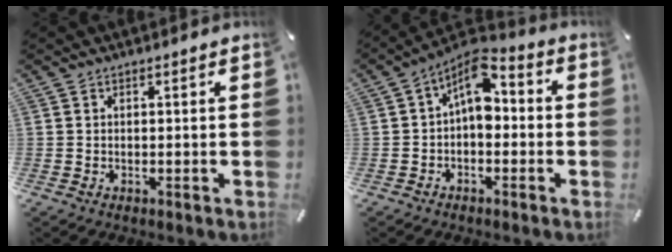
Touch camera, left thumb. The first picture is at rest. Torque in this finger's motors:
{"motor_torque": [-0.05, 0.86, 0.62, 0.40, 0.30]}